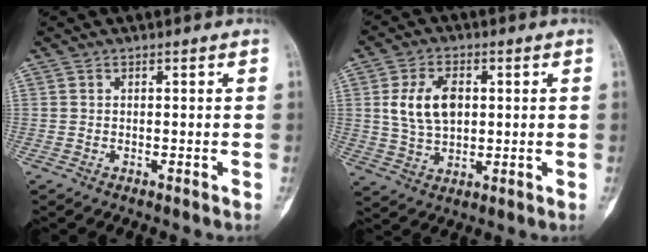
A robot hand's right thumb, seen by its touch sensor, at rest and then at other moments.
{"total": 9.5, "force": [1.7, 6.1, 7.1], "torque": [-0.123, -0.001, 0.038]}